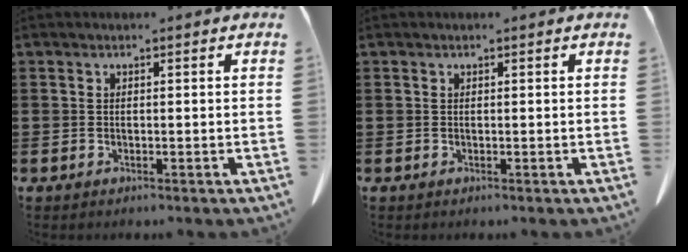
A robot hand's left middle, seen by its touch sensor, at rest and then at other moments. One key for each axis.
{"total": 0.0}